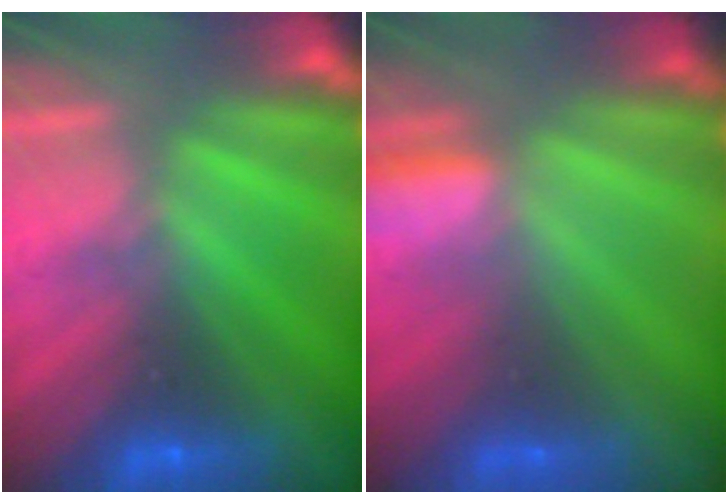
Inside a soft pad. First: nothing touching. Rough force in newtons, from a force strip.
{"total": 3.1}